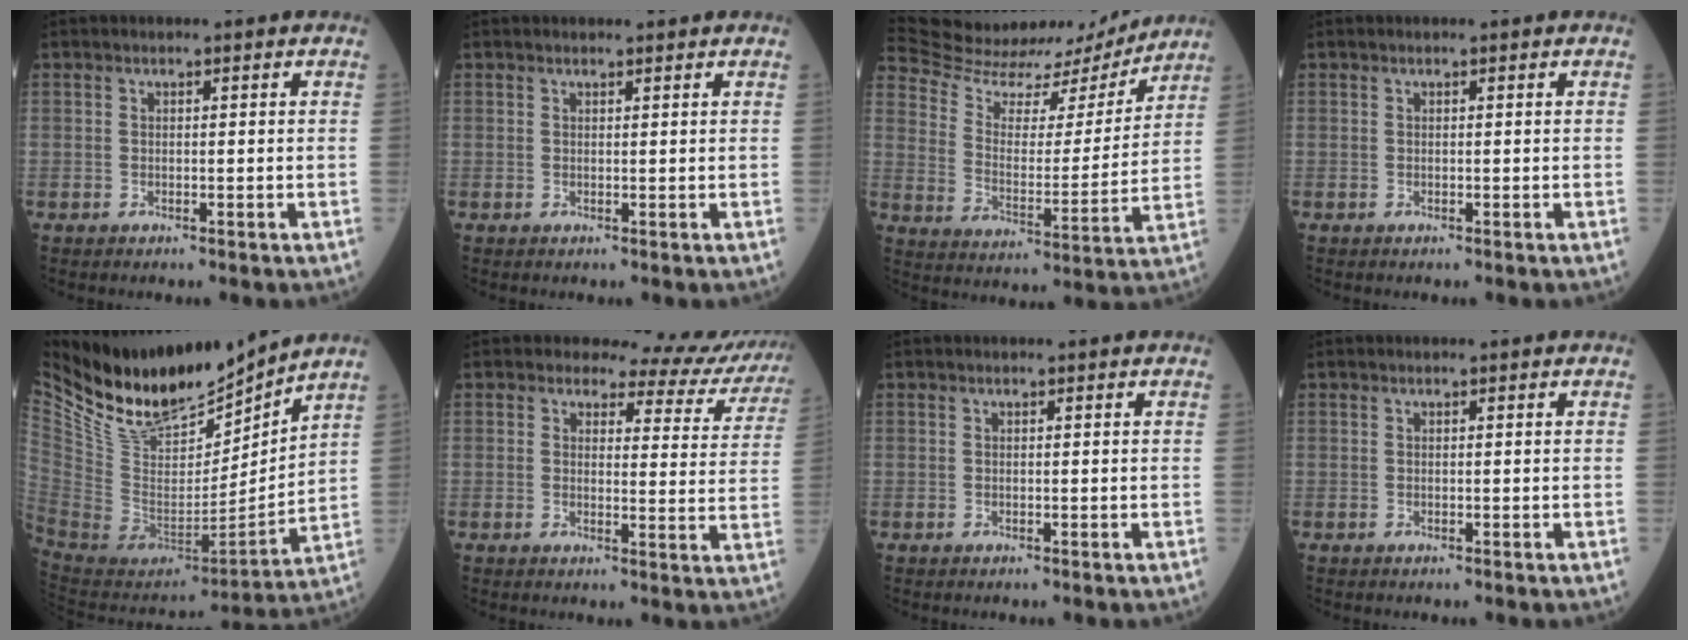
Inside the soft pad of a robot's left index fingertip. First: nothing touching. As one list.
[{"total": 1.6, "force": [1.5, 0.3, 0.4], "torque": [-0.010, 0.009, 0.022]}, {"total": 22.1, "force": [21.0, 4.9, 5.0], "torque": [-0.092, -0.022, 0.313]}, {"total": 0.0}, {"total": 20.3, "force": [17.7, 5.0, 8.6], "torque": [-0.169, -0.021, 0.326]}, {"total": 9.9, "force": [9.6, 2.5, 0.4], "torque": [0.017, -0.038, 0.086]}, {"total": 0.0}, {"total": 0.0}]